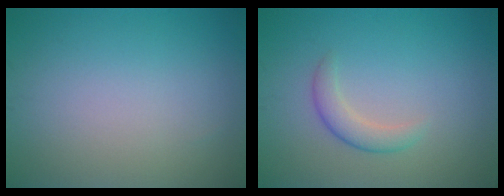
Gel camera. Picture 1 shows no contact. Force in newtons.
{"total": 2.1, "press": 2.1, "slide": 0.0}